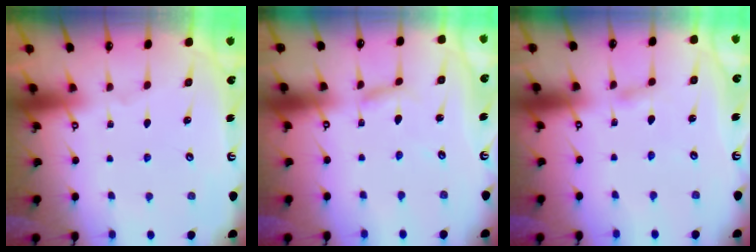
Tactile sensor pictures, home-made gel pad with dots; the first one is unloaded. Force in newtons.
{"total": 2.3, "press": 2.3, "slide": 0.1}
{"total": 3.3, "press": 3.3, "slide": 0.4}